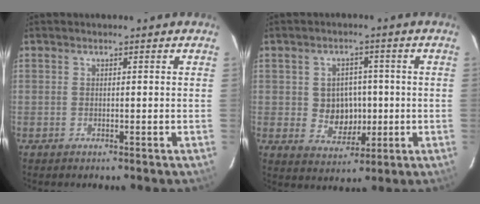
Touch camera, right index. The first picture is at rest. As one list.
[{"total": 6.9, "force": [-0.3, 6.0, 3.4], "torque": [-0.068, 0.009, 0.010]}]